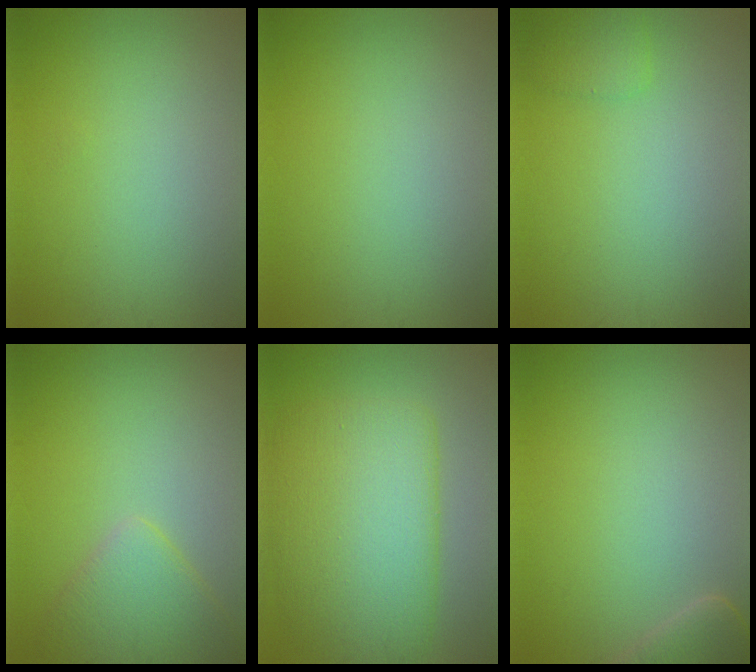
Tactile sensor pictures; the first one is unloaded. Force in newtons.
{"total": 0.0}
{"total": 1.3, "press": 1.3, "slide": 0.0}
{"total": 3.5, "press": 3.5, "slide": 0.2}
{"total": 9.0, "press": 9.0, "slide": 0.3}
{"total": 2.3, "press": 2.3, "slide": 0.3}